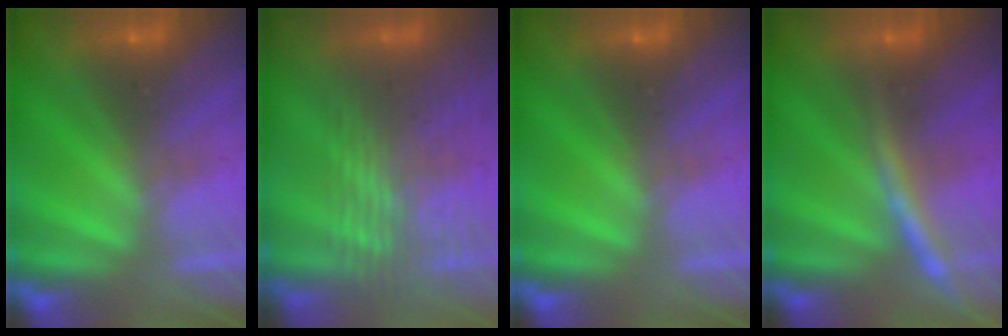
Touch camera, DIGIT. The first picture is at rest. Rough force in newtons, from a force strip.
{"total": 3.4}
{"total": 0.0}
{"total": 2.8}